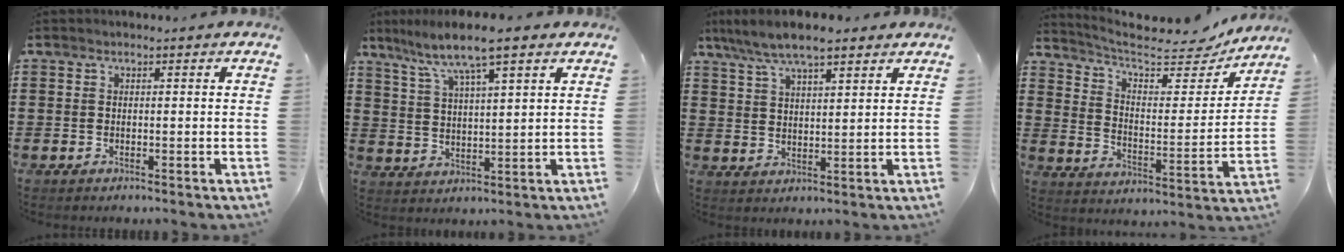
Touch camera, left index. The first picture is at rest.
{"total": 7.2, "force": [5.3, 0.5, 4.8], "torque": [-0.111, -0.018, 0.088]}
{"total": 6.9, "force": [5.6, 1.6, 3.8], "torque": [-0.089, -0.006, 0.100]}
{"total": 7.5, "force": [6.5, 1.3, 3.4], "torque": [-0.081, -0.051, 0.105]}